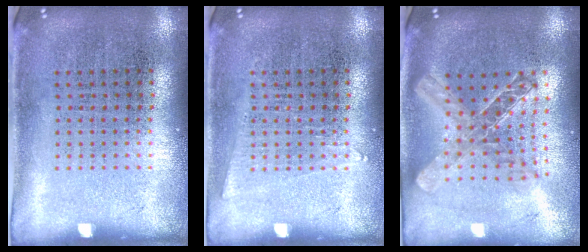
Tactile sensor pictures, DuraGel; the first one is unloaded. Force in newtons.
{"total": 0.9, "press": 0.9, "slide": 0.3}
{"total": 1.8, "press": 1.5, "slide": 1.0}